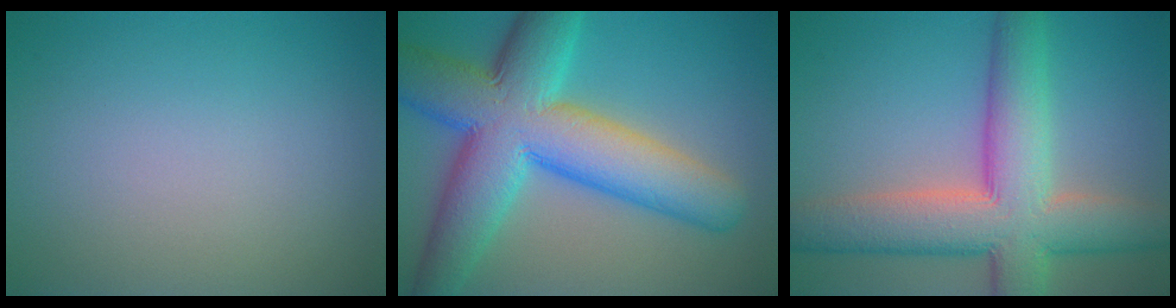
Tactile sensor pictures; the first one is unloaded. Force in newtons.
{"total": 12.5, "press": 12.5, "slide": 0.2}
{"total": 10.3, "press": 10.3, "slide": 0.6}